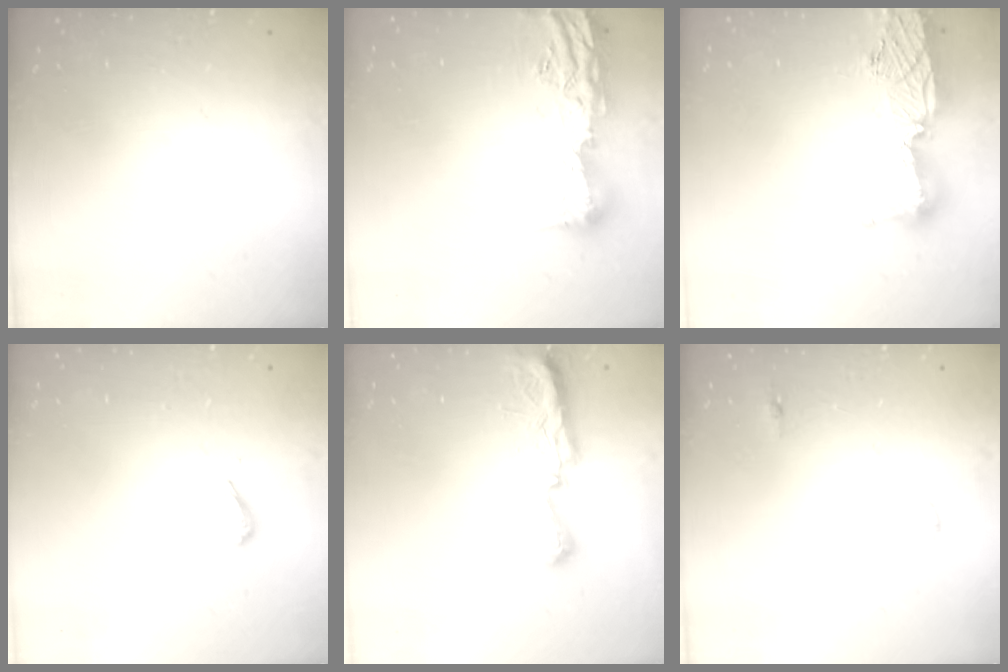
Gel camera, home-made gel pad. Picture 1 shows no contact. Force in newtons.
{"total": 16.3, "press": 15.9, "slide": 3.5}
{"total": 17.0, "press": 16.3, "slide": 4.7}
{"total": 2.9, "press": 2.9, "slide": 0.4}
{"total": 7.7, "press": 7.6, "slide": 0.7}
{"total": 3.7, "press": 3.3, "slide": 1.7}